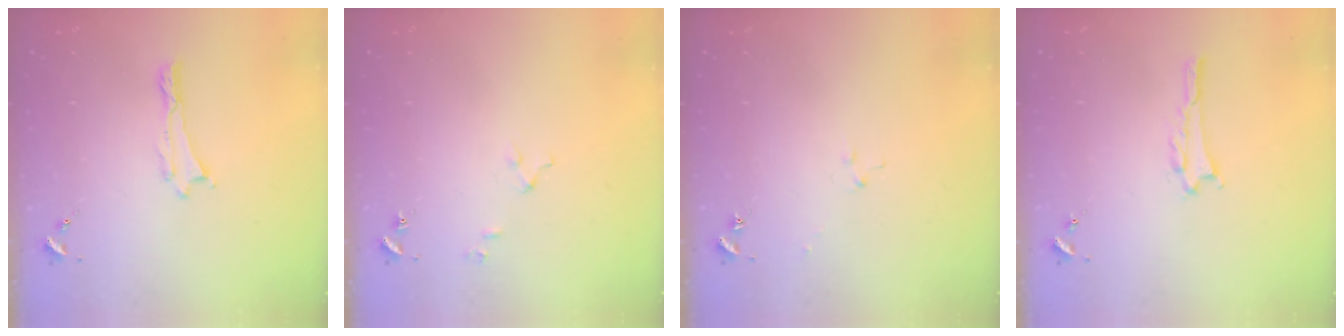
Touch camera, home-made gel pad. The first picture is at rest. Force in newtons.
{"total": 2.6, "press": 2.6, "slide": 0.3}
{"total": 2.5, "press": 2.5, "slide": 0.3}
{"total": 0.6, "press": 0.6, "slide": 0.1}